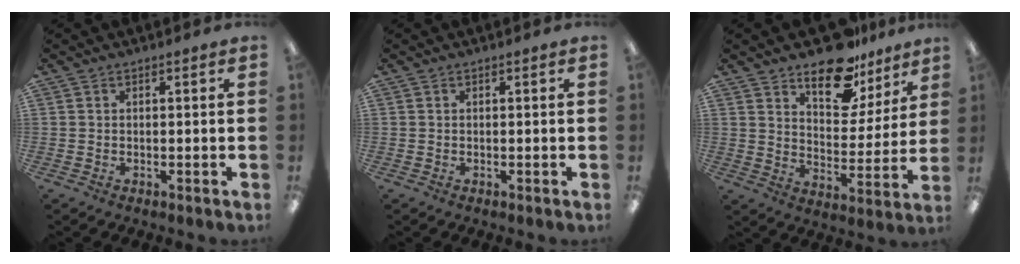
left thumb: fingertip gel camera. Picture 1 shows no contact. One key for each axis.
{"total": 0.0}
{"total": 15.1, "fx": 11.5, "fy": 7.1, "fz": 6.9, "tx": -0.095, "ty": -0.076, "tz": 0.202}